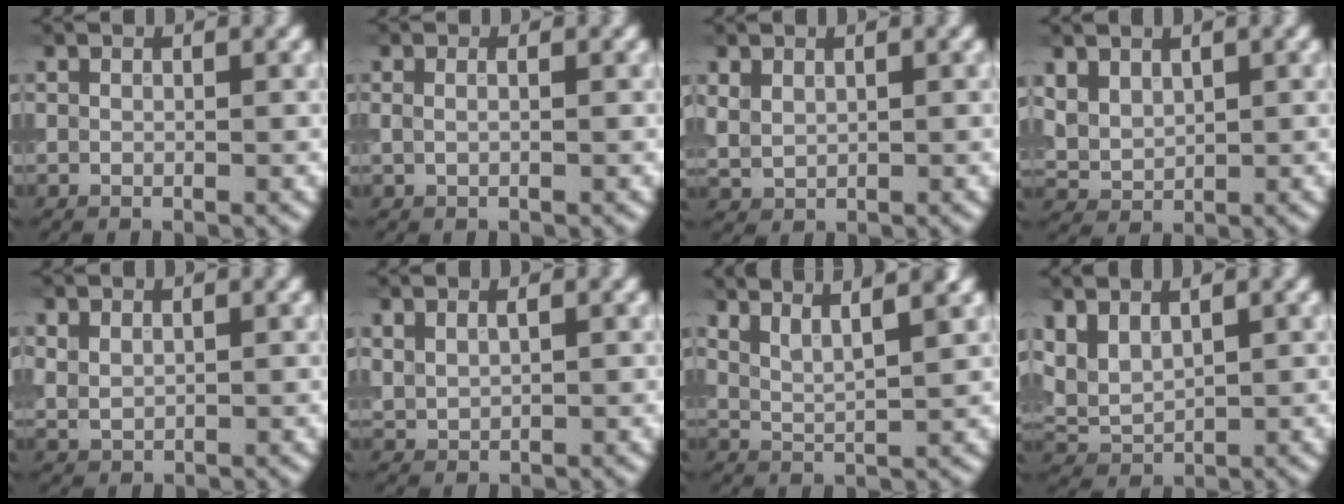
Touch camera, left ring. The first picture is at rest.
{"total": 0.8, "force": [0.2, 0.4, 0.7], "torque": [-0.016, -0.003, 0.001]}
{"total": 1.6, "force": [0.8, 1.0, 0.9], "torque": [-0.024, -0.001, 0.021]}
{"total": 3.0, "force": [1.5, 2.1, 1.5], "torque": [-0.044, -0.007, 0.038]}
{"total": 1.3, "force": [0.8, 0.8, 0.8], "torque": [-0.021, -0.002, 0.020]}
{"total": 1.1, "force": [0.8, 0.4, 0.6], "torque": [-0.020, -0.003, 0.020]}
{"total": 5.1, "force": [3.9, 1.4, 3.1], "torque": [-0.044, 0.027, 0.039]}
{"total": 3.1, "force": [1.8, 1.7, 1.9], "torque": [-0.051, 0.002, 0.036]}